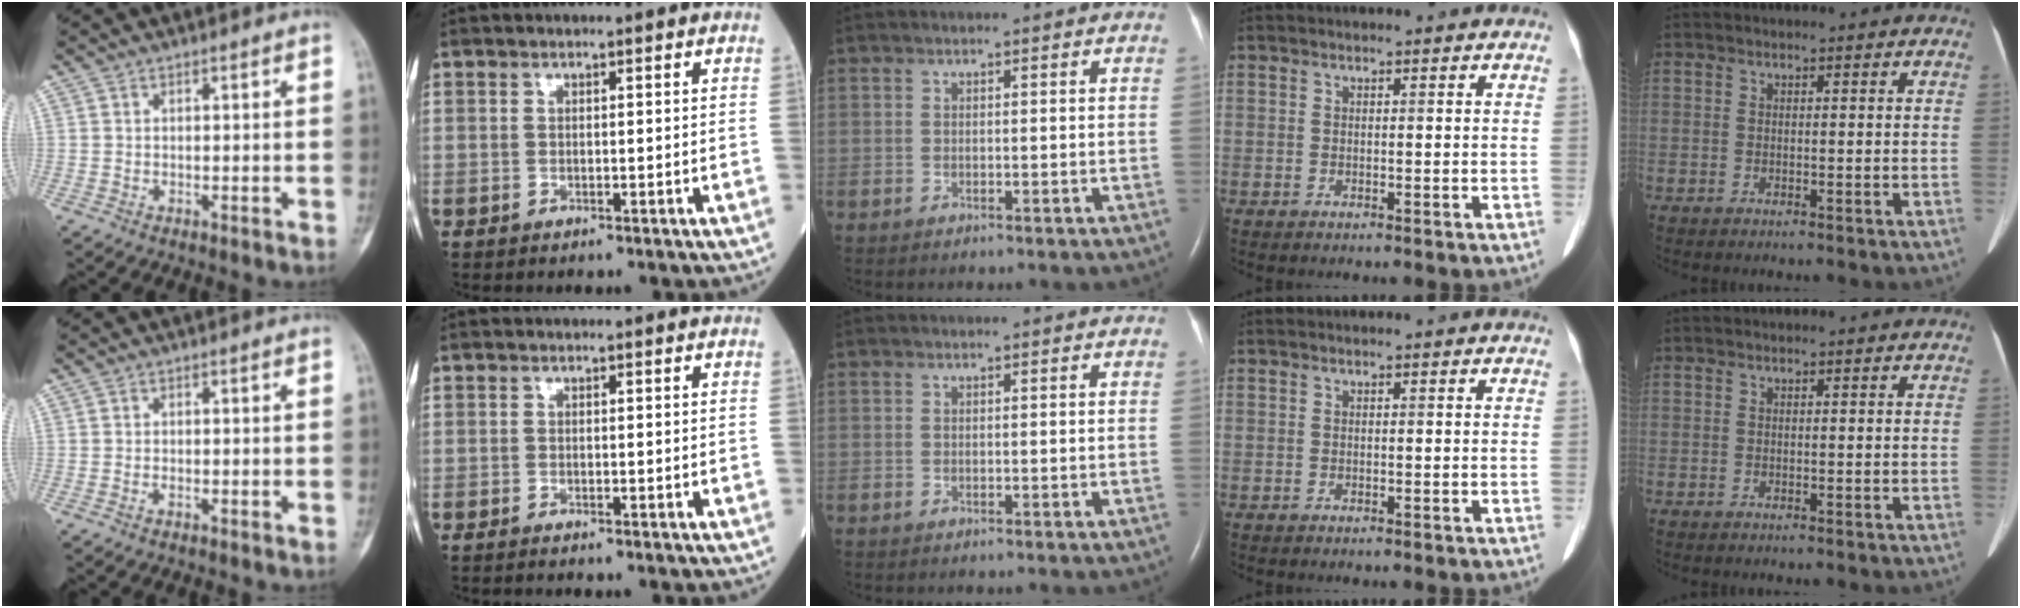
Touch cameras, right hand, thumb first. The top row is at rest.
{"thumb": {"total": 0.6, "force": [-0.4, 0.2, 0.4], "torque": [-0.007, 0.004, -0.009]}, "index": {"total": 0.7, "force": [-0.7, -0.1, 0.1], "torque": [-0.008, -0.002, -0.014]}}